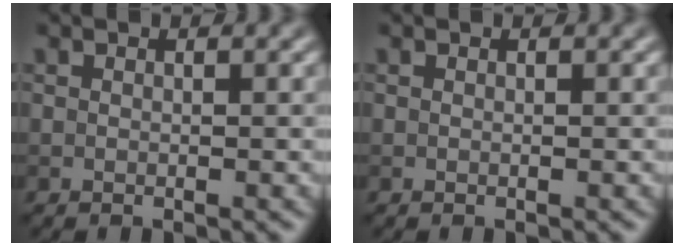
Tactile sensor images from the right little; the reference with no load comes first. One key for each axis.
{"total": 0.0}